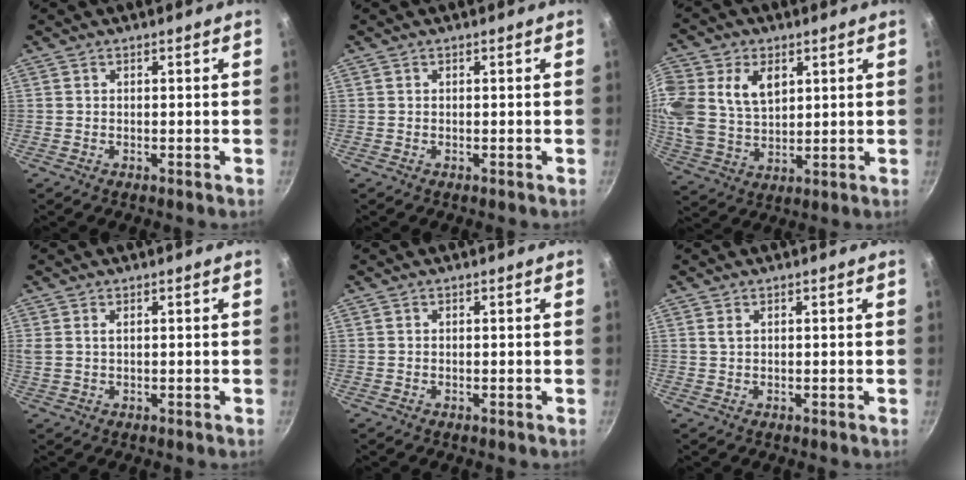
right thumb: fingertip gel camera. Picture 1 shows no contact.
{"total": 0.0}
{"total": 15.9, "force": [5.0, 11.4, 9.9], "torque": [-0.221, -0.003, 0.099]}
{"total": 1.7, "force": [0.7, 0.9, 1.3], "torque": [-0.025, 0.001, 0.014]}
{"total": 0.0}
{"total": 0.8, "force": [0.4, 0.3, 0.6], "torque": [-0.013, 0.001, 0.010]}